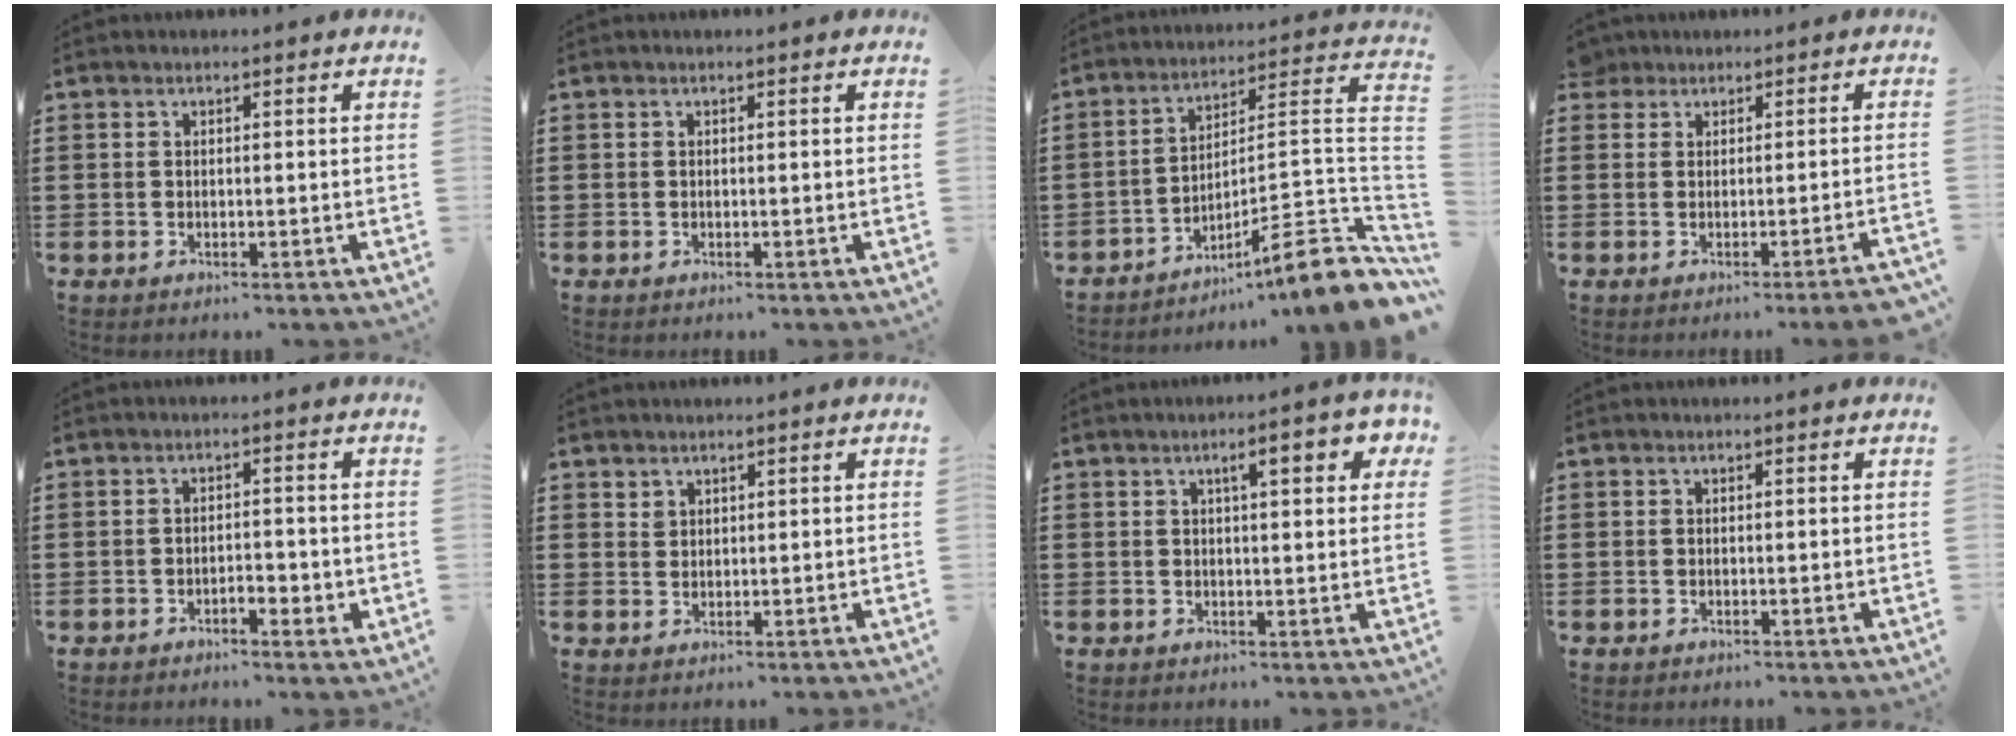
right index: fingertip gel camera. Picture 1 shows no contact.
{"total": 0.0}
{"total": 9.0, "force": [-6.1, 0.3, 6.6], "torque": [-0.091, -0.013, -0.125]}
{"total": 1.0, "force": [-0.1, 0.4, 1.0], "torque": [-0.022, 0.002, 0.000]}
{"total": 2.8, "force": [-1.3, 1.2, 2.1], "torque": [-0.038, 0.005, -0.025]}
{"total": 1.7, "force": [1.4, 0.9, 0.1], "torque": [-0.004, 0.002, 0.028]}
{"total": 4.8, "force": [1.9, 1.2, 4.2], "torque": [-0.063, -0.003, 0.024]}
{"total": 0.0}